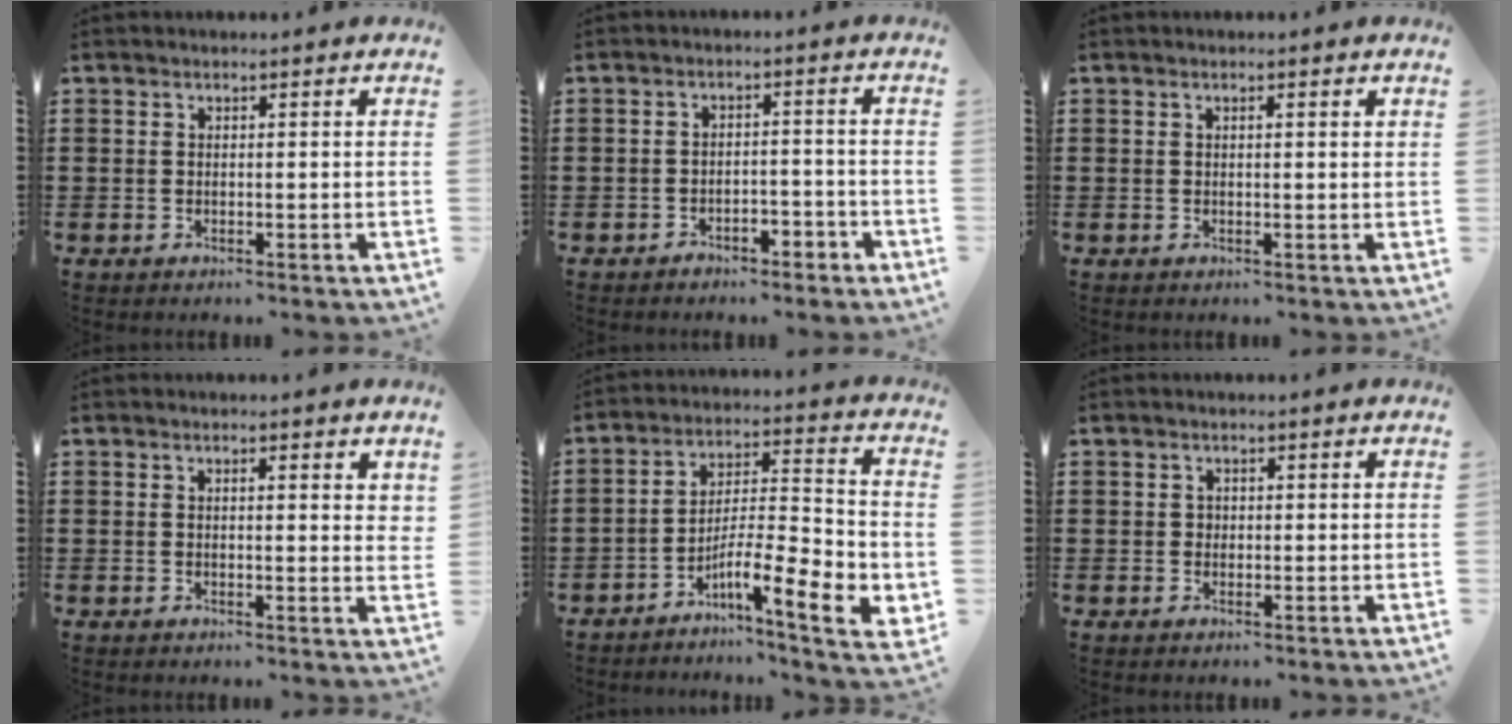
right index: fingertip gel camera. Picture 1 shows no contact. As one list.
[{"total": 2.6, "force": [-2.4, 0.9, 0.6], "torque": [-0.015, 0.005, -0.049]}, {"total": 0.8, "force": [0.3, 0.0, 0.8], "torque": [-0.015, 0.000, 0.004]}, {"total": 1.3, "force": [0.5, 0.2, 1.1], "torque": [-0.023, 0.002, 0.009]}, {"total": 10.3, "force": [-5.2, 2.1, 8.7], "torque": [-0.150, -0.005, -0.094]}, {"total": 0.6, "force": [0.1, 0.6, 0.2], "torque": [-0.005, 0.004, 0.001]}]